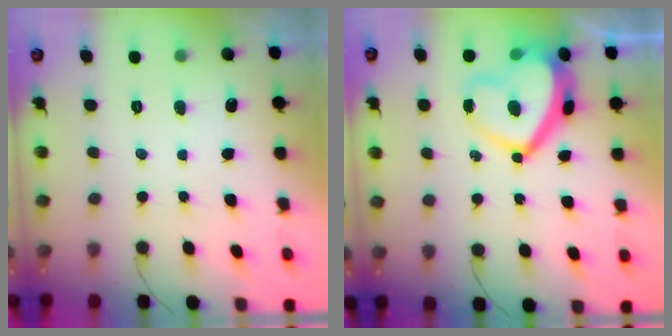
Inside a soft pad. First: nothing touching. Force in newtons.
{"total": 13.9, "press": 13.9, "slide": 0.8}